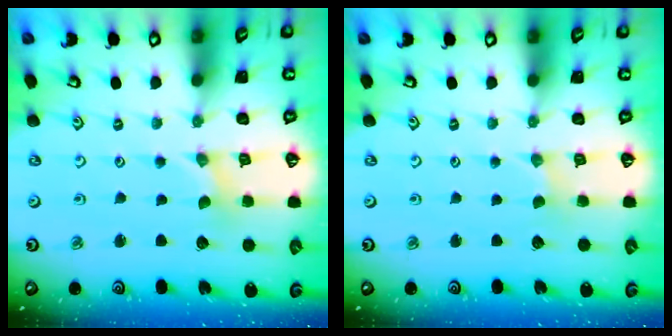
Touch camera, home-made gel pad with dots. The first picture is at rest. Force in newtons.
{"total": 0.0}